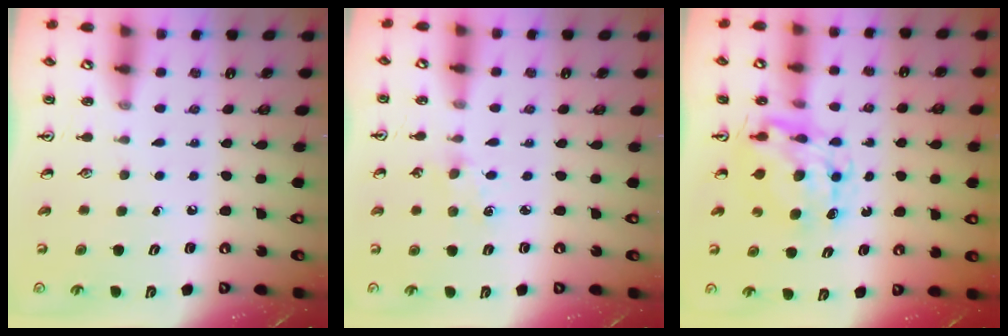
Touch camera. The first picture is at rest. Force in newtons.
{"total": 2.5, "press": 2.5, "slide": 0.4}
{"total": 9.7, "press": 9.7, "slide": 0.8}